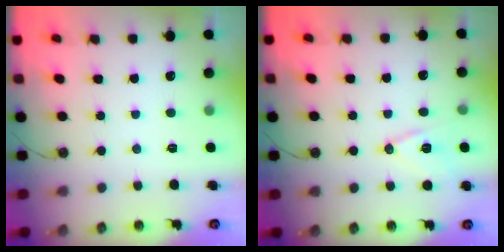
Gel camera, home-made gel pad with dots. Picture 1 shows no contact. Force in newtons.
{"total": 10.4, "press": 9.9, "slide": 3.3}